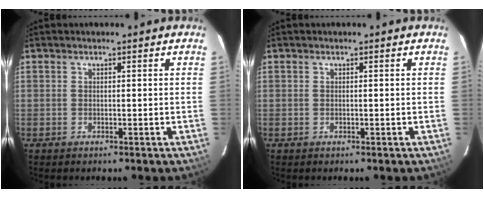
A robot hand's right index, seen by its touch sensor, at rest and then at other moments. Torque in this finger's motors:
{"motor_torque": [0.00, 0.00, -0.02, 0.00]}